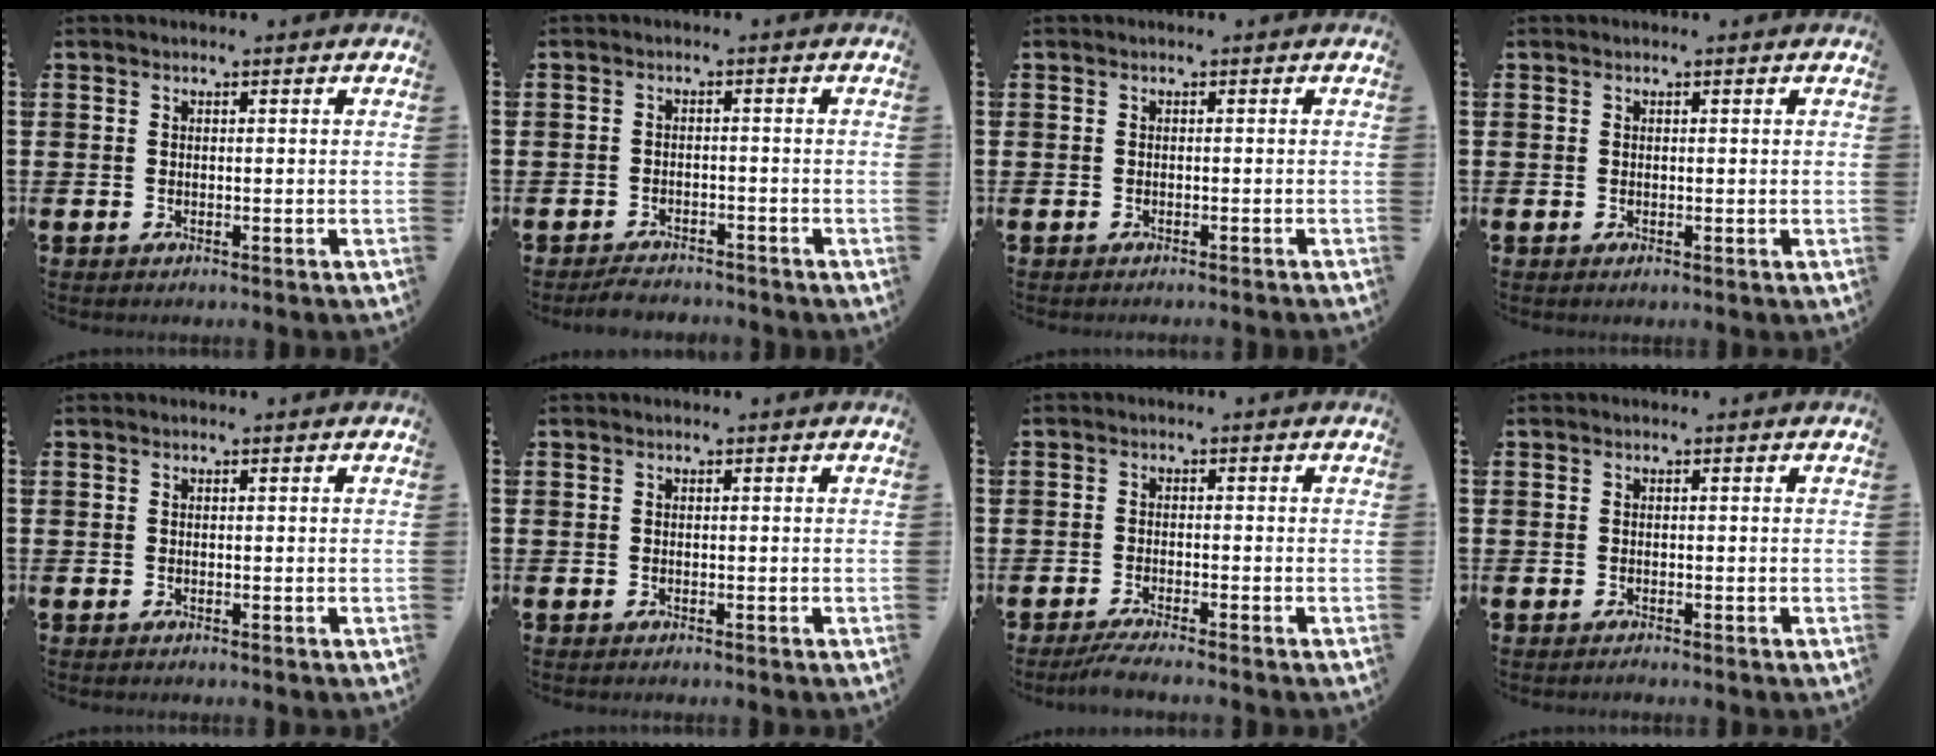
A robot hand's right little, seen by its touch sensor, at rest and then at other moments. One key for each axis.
{"total": 2.1, "fx": -2.1, "fy": 0.3, "fz": 0.0, "tx": -0.006, "ty": 0.006, "tz": -0.044}
{"total": 0.5, "fx": -0.5, "fy": -0.2, "fz": 0.0, "tx": 0.001, "ty": 0.000, "tz": -0.010}
{"total": 0.0}
{"total": 0.0}
{"total": 0.0}
{"total": 2.0, "fx": -1.6, "fy": -0.1, "fz": 1.2, "tx": -0.019, "ty": 0.001, "tz": -0.029}
{"total": 0.0}